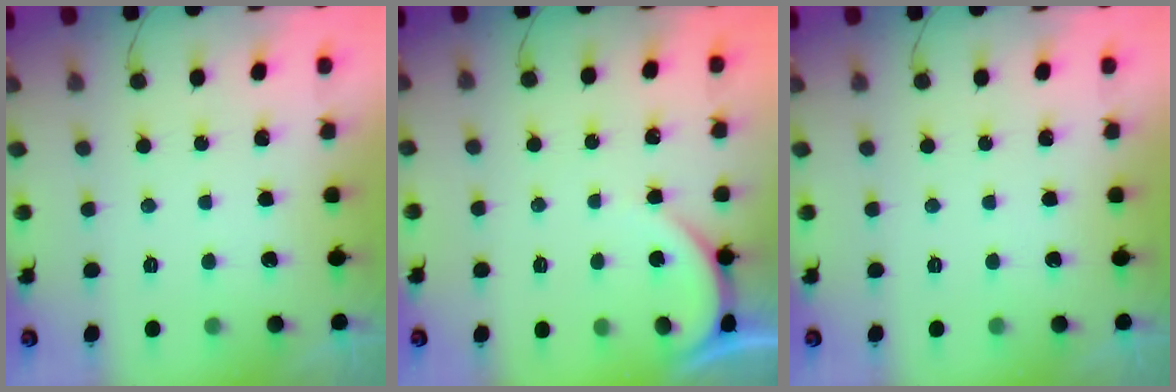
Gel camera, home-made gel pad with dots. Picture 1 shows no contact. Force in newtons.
{"total": 2.8, "press": 2.8, "slide": 0.3}
{"total": 0.0}